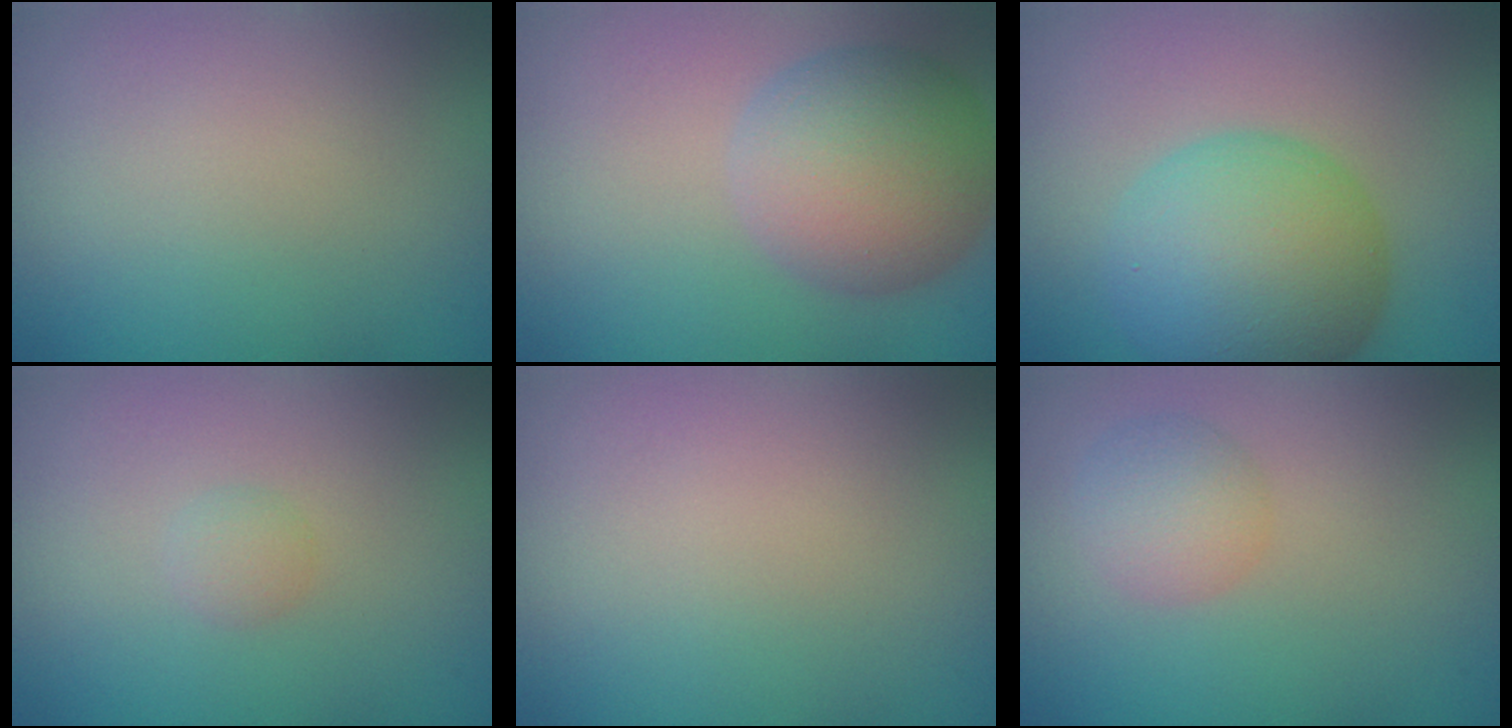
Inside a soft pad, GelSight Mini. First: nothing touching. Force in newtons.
{"total": 7.7, "press": 7.7, "slide": 0.3}
{"total": 9.7, "press": 9.7, "slide": 0.3}
{"total": 1.0, "press": 1.0, "slide": 0.0}
{"total": 0.0}
{"total": 2.5, "press": 2.5, "slide": 0.0}